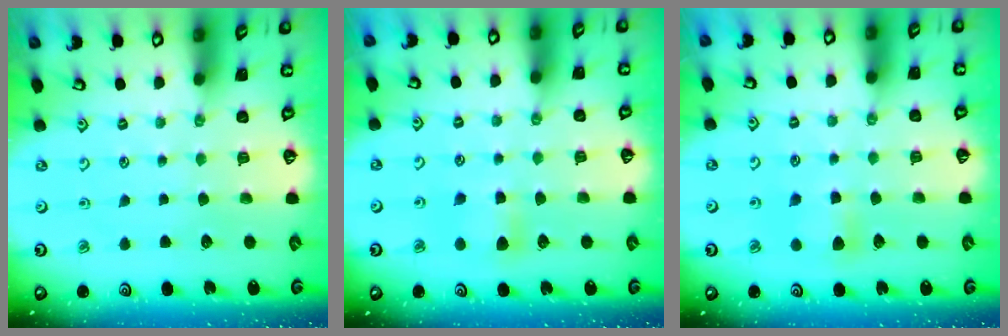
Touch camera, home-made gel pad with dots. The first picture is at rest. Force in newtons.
{"total": 5.8, "press": 5.8, "slide": 0.8}
{"total": 5.3, "press": 5.3, "slide": 0.6}